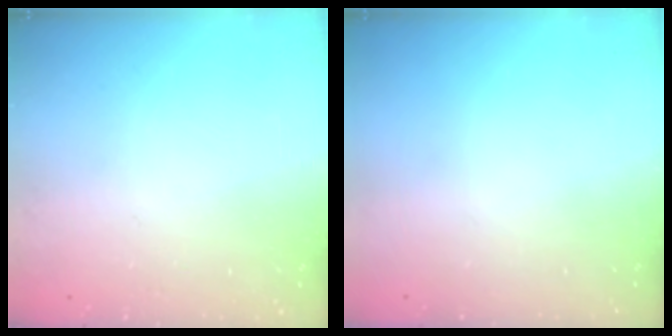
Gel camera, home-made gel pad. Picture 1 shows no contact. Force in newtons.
{"total": 0.0}